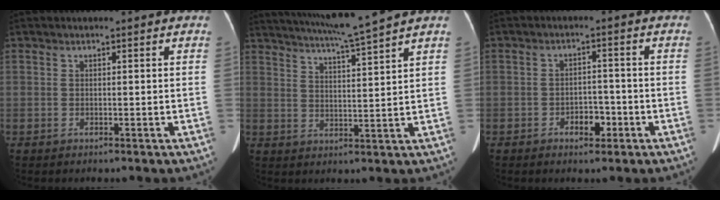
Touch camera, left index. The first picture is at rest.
{"total": 10.8, "force": [9.4, -2.2, 4.7], "torque": [-0.084, -0.010, 0.149]}
{"total": 3.4, "force": [-1.8, 1.9, 2.1], "torque": [-0.030, 0.006, -0.026]}